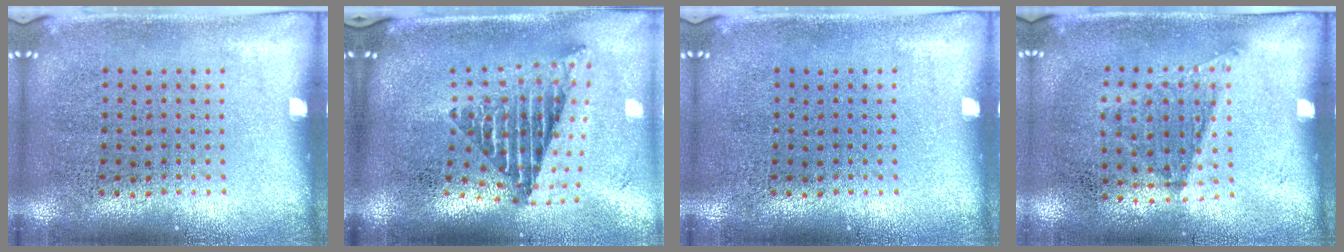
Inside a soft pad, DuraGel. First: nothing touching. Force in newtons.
{"total": 2.5, "press": 1.7, "slide": 1.8}
{"total": 0.0}
{"total": 1.1, "press": 0.8, "slide": 0.8}